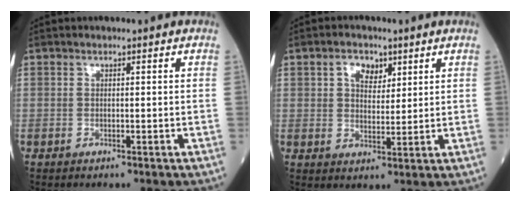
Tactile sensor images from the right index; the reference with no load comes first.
{"total": 4.4, "force": [2.2, 2.8, 2.7], "torque": [-0.049, 0.008, 0.039]}